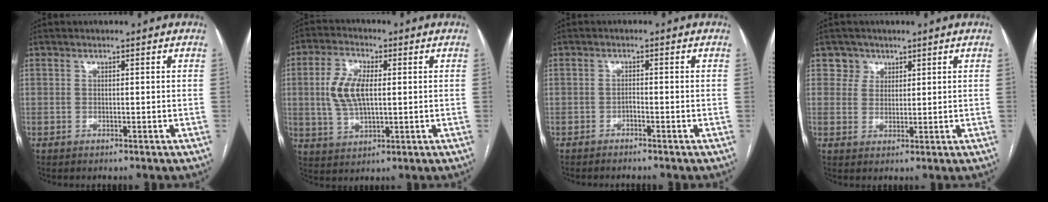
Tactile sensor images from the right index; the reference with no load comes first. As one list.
[{"total": 8.4, "force": [0.9, 3.7, 7.5], "torque": [-0.167, 0.011, 0.022]}, {"total": 1.7, "force": [-1.5, 0.0, 0.8], "torque": [-0.007, 0.003, -0.024]}, {"total": 3.1, "force": [1.8, 2.5, -0.5], "torque": [0.020, 0.003, 0.027]}]